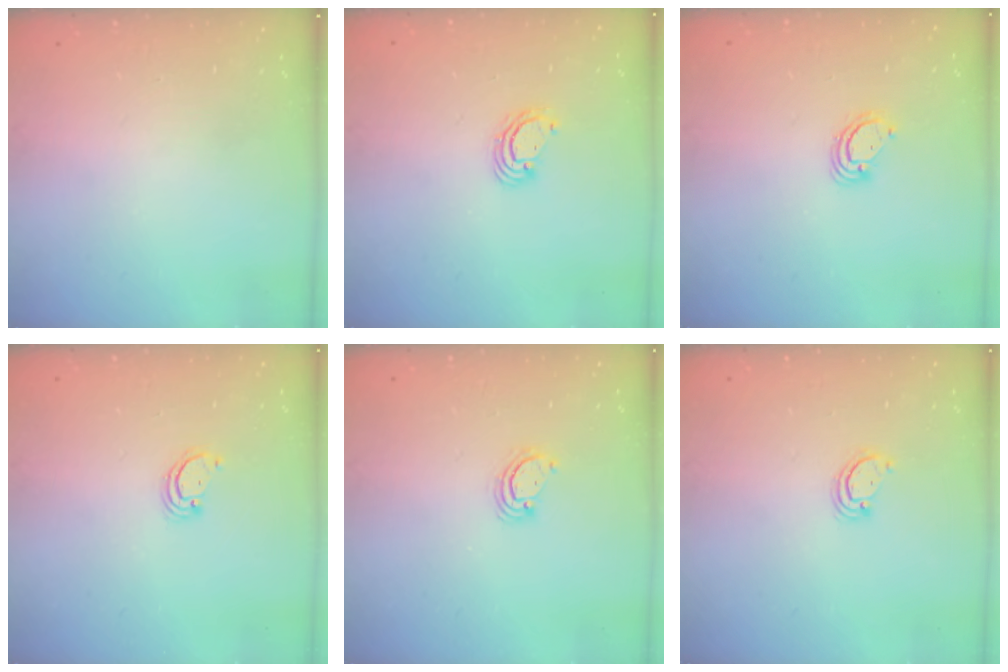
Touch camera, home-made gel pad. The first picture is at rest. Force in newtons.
{"total": 3.8, "press": 3.8, "slide": 0.1}
{"total": 3.5, "press": 3.5, "slide": 0.1}
{"total": 1.7, "press": 1.7, "slide": 0.1}
{"total": 2.6, "press": 2.6, "slide": 0.3}
{"total": 3.2, "press": 3.2, "slide": 0.3}